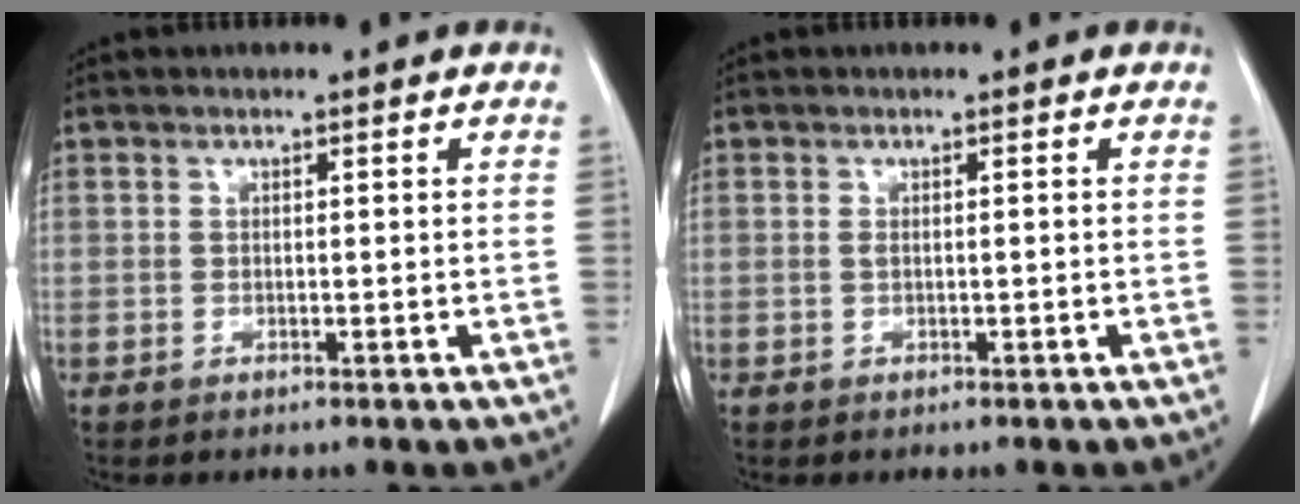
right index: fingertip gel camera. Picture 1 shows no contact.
{"total": 0.7, "force": [0.0, 0.2, 0.7], "torque": [-0.015, 0.000, 0.002]}